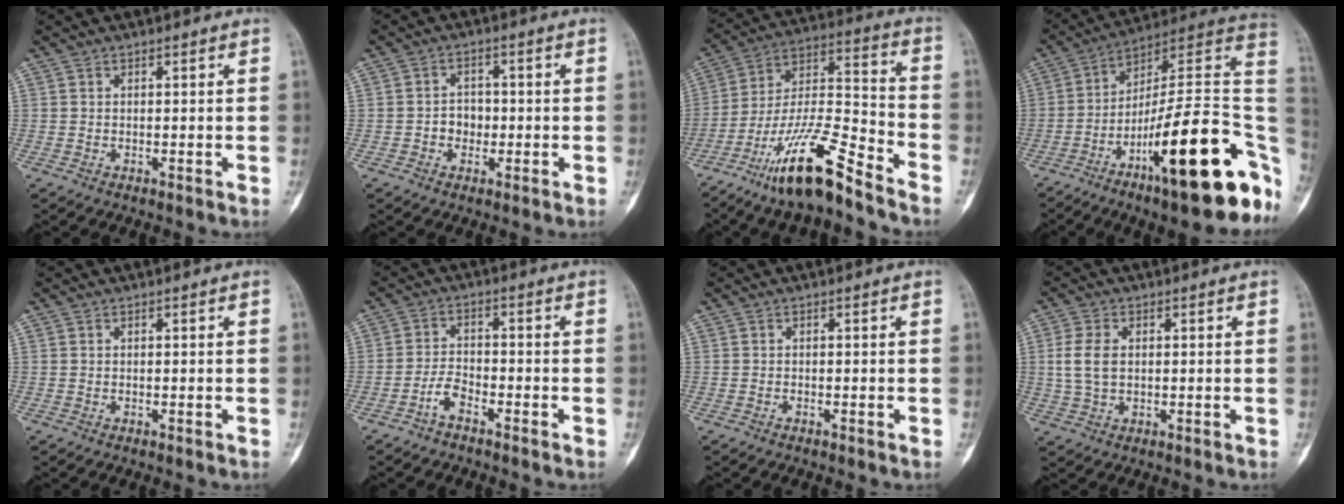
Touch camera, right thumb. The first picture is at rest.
{"total": 3.8, "force": [-0.8, 3.2, 1.9], "torque": [-0.006, 0.011, -0.018]}
{"total": 17.8, "force": [-12.6, 3.3, 12.2], "torque": [-0.230, 0.079, -0.228]}
{"total": 28.2, "force": [-9.8, 7.5, 25.4], "torque": [-0.304, 0.068, -0.147]}
{"total": 0.0}
{"total": 3.7, "force": [-2.6, 1.4, 2.2], "torque": [-0.041, 0.023, -0.054]}
{"total": 0.0}
{"total": 5.7, "force": [0.6, 3.7, 4.3], "torque": [-0.097, 0.004, 0.014]}